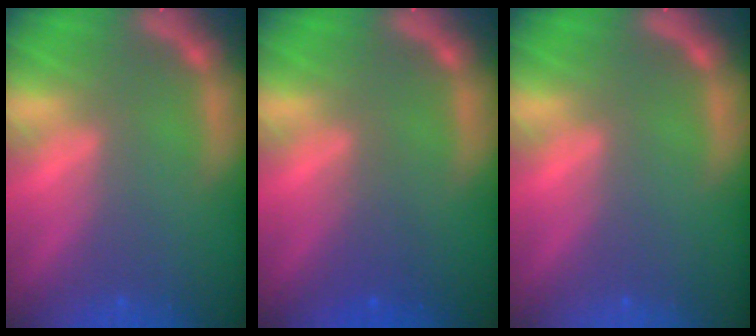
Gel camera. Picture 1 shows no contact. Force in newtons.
{"total": 2.0}
{"total": 0.0}